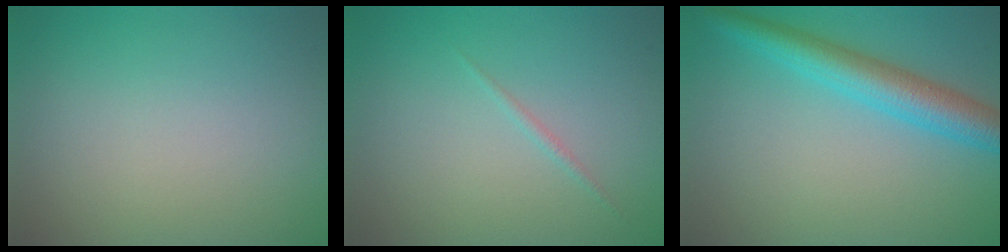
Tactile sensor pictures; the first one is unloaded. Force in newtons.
{"total": 0.6, "press": 0.6, "slide": 0.0}
{"total": 4.8, "press": 4.8, "slide": 0.2}